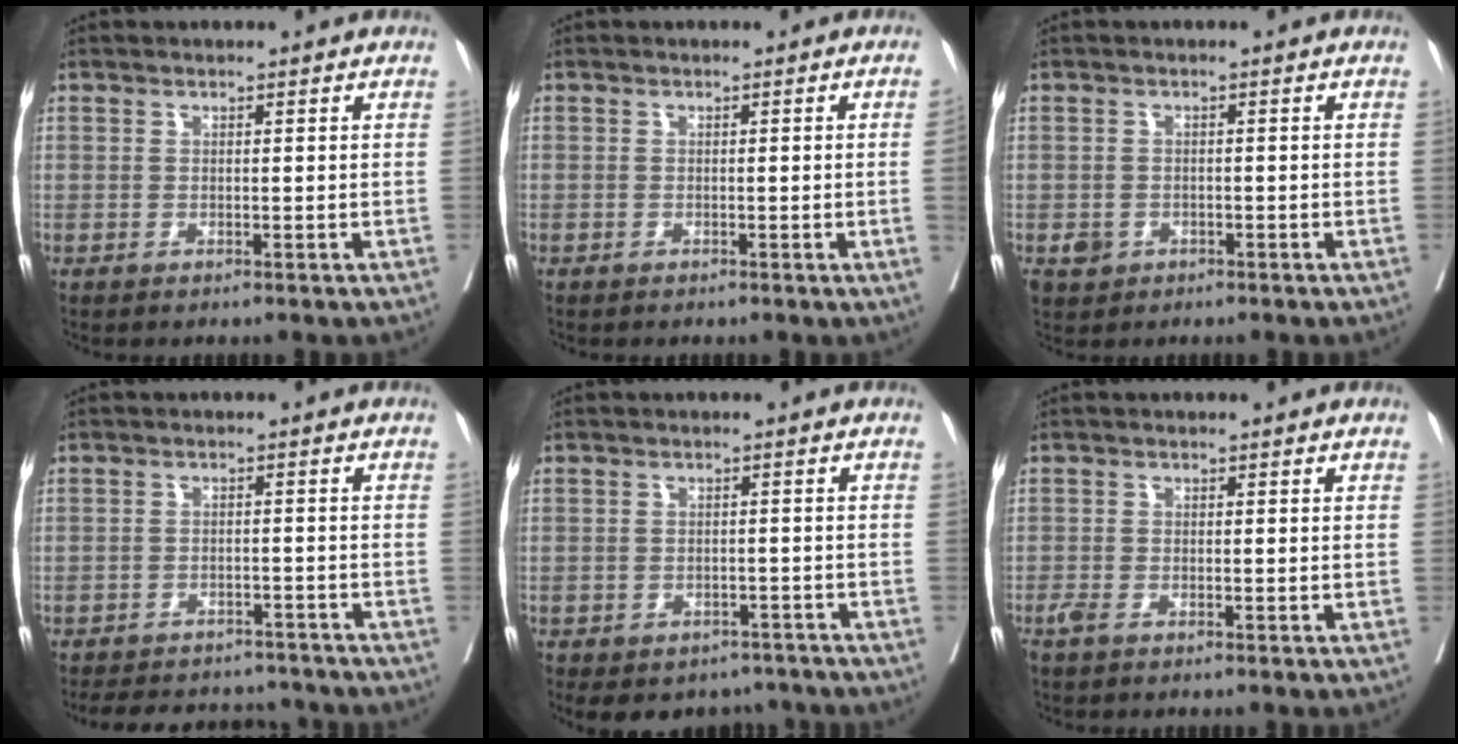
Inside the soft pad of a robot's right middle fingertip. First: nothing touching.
{"total": 1.4, "force": [-0.2, -0.6, 1.2], "torque": [-0.011, -0.002, -0.004]}
{"total": 2.3, "force": [-1.0, 2.0, 0.6], "torque": [-0.010, 0.005, -0.011]}
{"total": 12.0, "force": [-10.9, 4.2, 2.8], "torque": [-0.046, 0.013, -0.137]}
{"total": 7.8, "force": [-6.5, 4.3, 1.1], "torque": [0.000, 0.014, -0.075]}
{"total": 1.4, "force": [-1.0, 0.5, 0.9], "torque": [-0.023, -0.002, -0.019]}